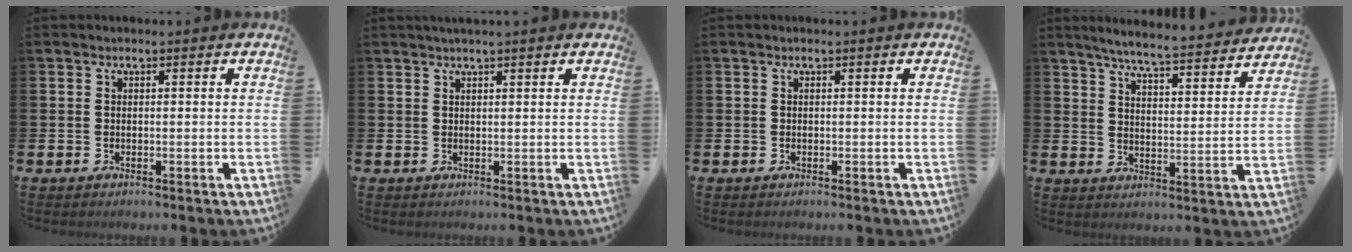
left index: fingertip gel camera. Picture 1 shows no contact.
{"total": 1.4, "force": [1.2, -0.1, 0.6], "torque": [-0.010, 0.001, 0.022]}
{"total": 0.0}
{"total": 6.4, "force": [6.1, -0.1, 2.0], "torque": [-0.055, -0.045, 0.103]}